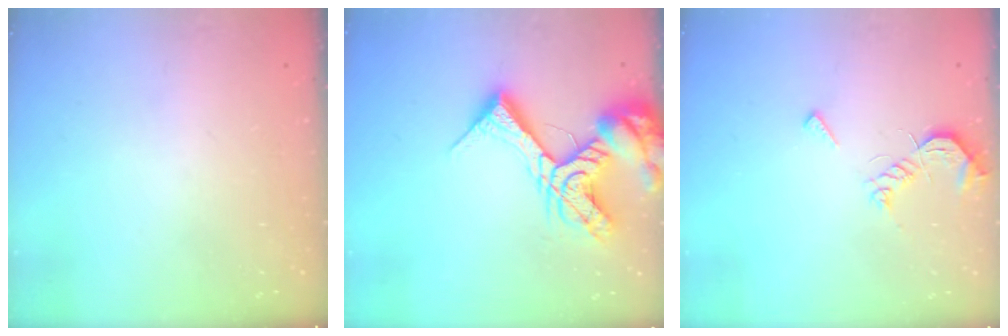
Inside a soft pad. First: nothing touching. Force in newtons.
{"total": 17.2, "press": 17.1, "slide": 1.9}
{"total": 8.0, "press": 8.0, "slide": 0.3}